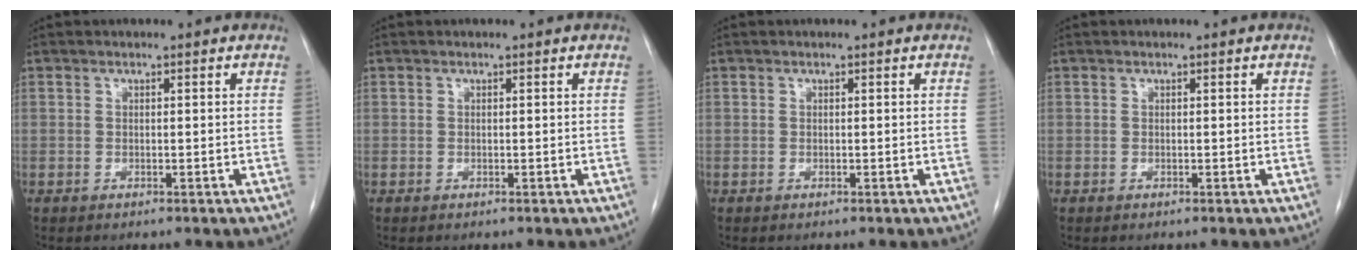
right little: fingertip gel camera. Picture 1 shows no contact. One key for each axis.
{"total": 0.0}
{"total": 0.0}
{"total": 0.0}